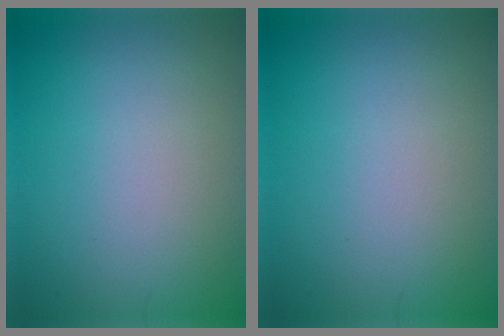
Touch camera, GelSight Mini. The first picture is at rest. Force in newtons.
{"total": 0.0}